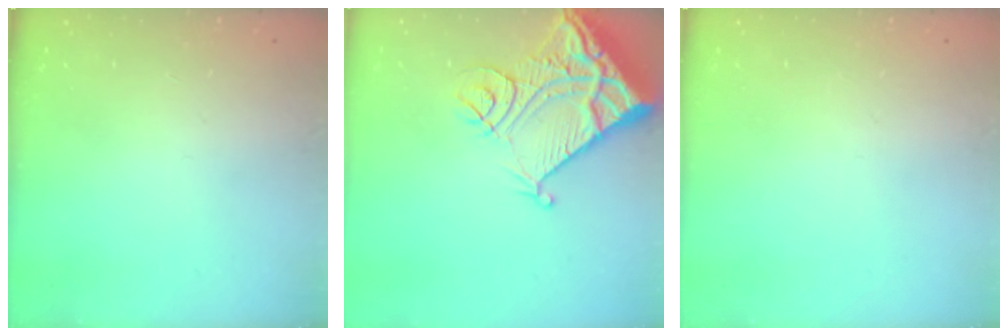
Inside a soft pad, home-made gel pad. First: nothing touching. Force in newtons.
{"total": 16.1, "press": 16.0, "slide": 2.0}
{"total": 0.0}